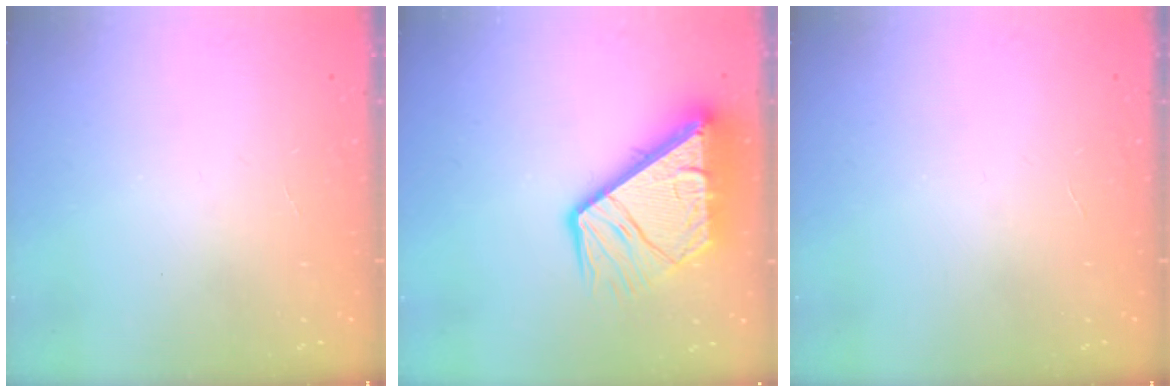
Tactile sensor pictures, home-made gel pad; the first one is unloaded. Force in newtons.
{"total": 15.2, "press": 15.1, "slide": 1.7}
{"total": 0.0}